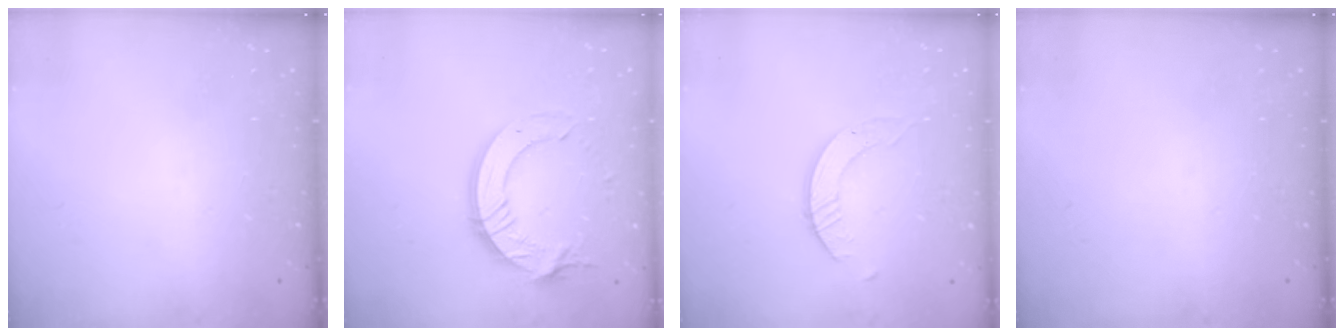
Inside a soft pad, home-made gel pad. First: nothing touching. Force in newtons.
{"total": 13.5, "press": 13.5, "slide": 1.4}
{"total": 3.0, "press": 3.0, "slide": 0.2}
{"total": 0.0}